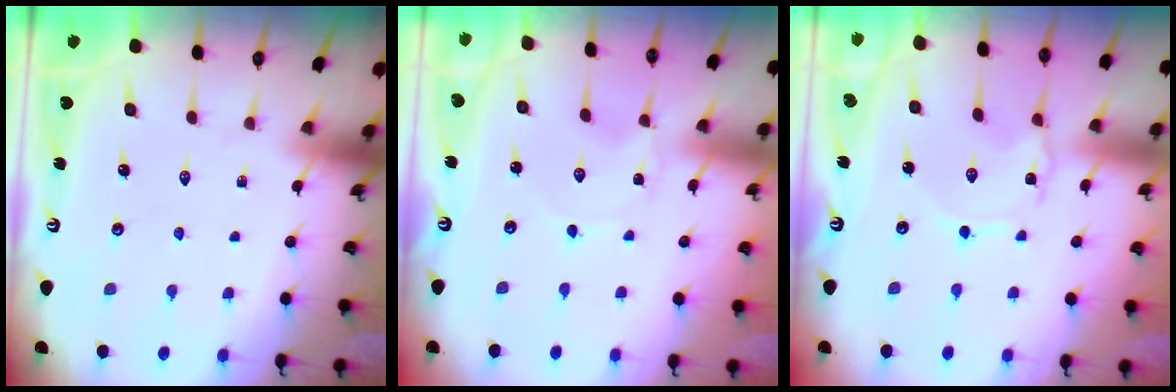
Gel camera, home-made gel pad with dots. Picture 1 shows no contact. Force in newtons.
{"total": 0.0}
{"total": 1.7, "press": 1.7, "slide": 0.2}